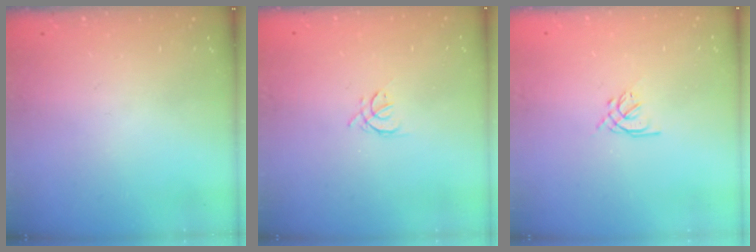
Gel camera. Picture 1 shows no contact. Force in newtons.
{"total": 2.4, "press": 2.3, "slide": 0.6}
{"total": 1.6, "press": 1.5, "slide": 0.6}